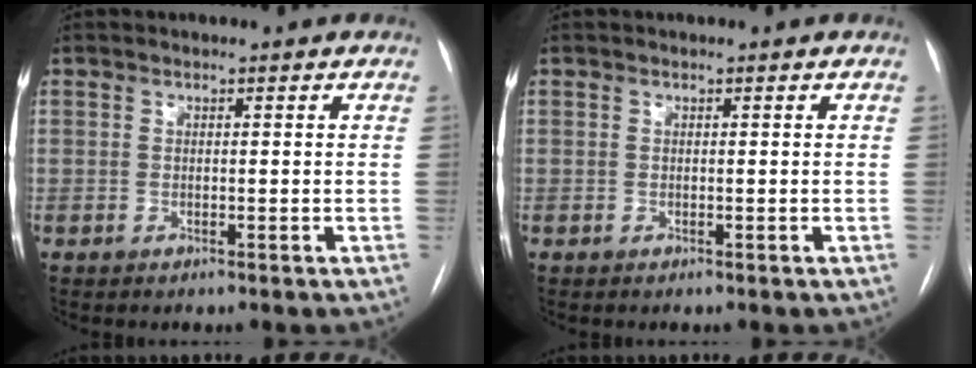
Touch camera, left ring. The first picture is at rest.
{"total": 0.0}